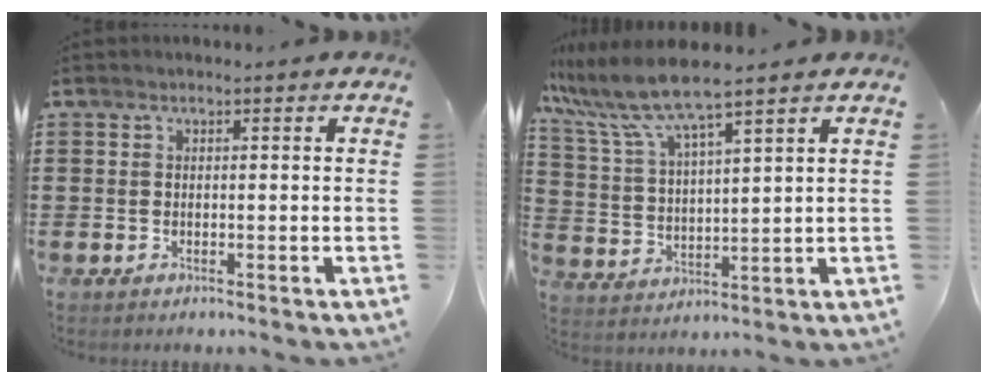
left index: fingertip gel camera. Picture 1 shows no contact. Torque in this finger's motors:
{"motor_torque": [0.69, -0.74, 0.95, 0.21]}